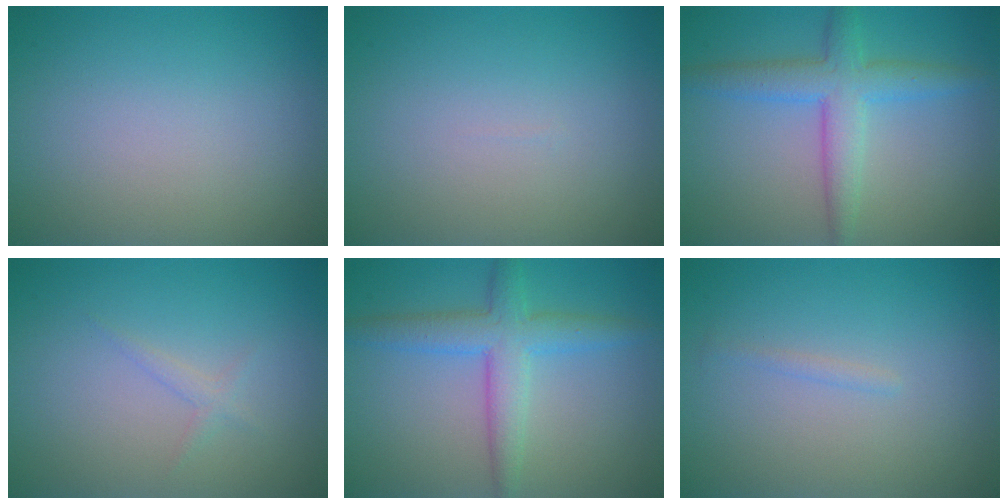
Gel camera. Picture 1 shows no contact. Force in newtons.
{"total": 0.0}
{"total": 3.3, "press": 3.3, "slide": 0.2}
{"total": 0.9, "press": 0.9, "slide": 0.1}
{"total": 3.3, "press": 3.3, "slide": 0.2}
{"total": 0.6, "press": 0.6, "slide": 0.0}